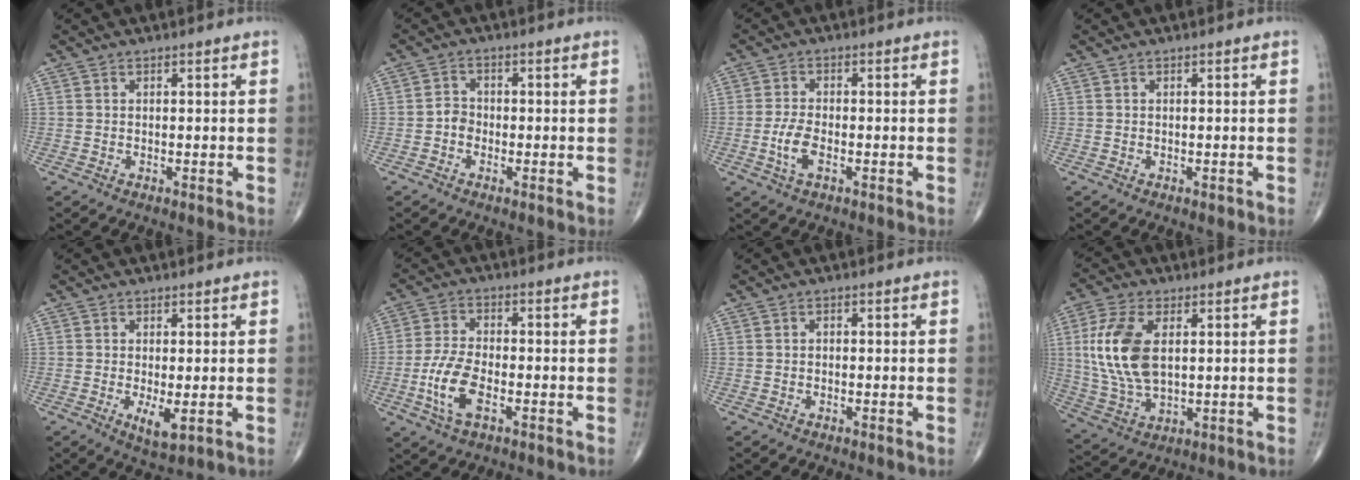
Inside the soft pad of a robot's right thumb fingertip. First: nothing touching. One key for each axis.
{"total": 2.3, "fx": -0.9, "fy": 1.8, "fz": 1.0, "tx": -0.004, "ty": 0.009, "tz": -0.024}
{"total": 4.6, "fx": -1.5, "fy": 2.0, "fz": 3.8, "tx": -0.082, "ty": 0.006, "tz": -0.029}
{"total": 0.5, "fx": -0.2, "fy": 0.3, "fz": 0.3, "tx": 0.000, "ty": 0.000, "tz": -0.002}
{"total": 3.8, "fx": -0.6, "fy": 1.2, "fz": 3.5, "tx": -0.060, "ty": -0.012, "tz": -0.006}
{"total": 8.4, "fx": -2.9, "fy": 3.8, "fz": 6.9, "tx": -0.152, "ty": 0.012, "tz": -0.058}
{"total": 0.5, "fx": -0.1, "fy": 0.4, "fz": 0.3, "tx": -0.003, "ty": 0.002, "tz": -0.006}
{"total": 13.7, "fx": 2.4, "fy": 7.4, "fz": 11.2, "tx": -0.241, "ty": -0.008, "tz": 0.051}